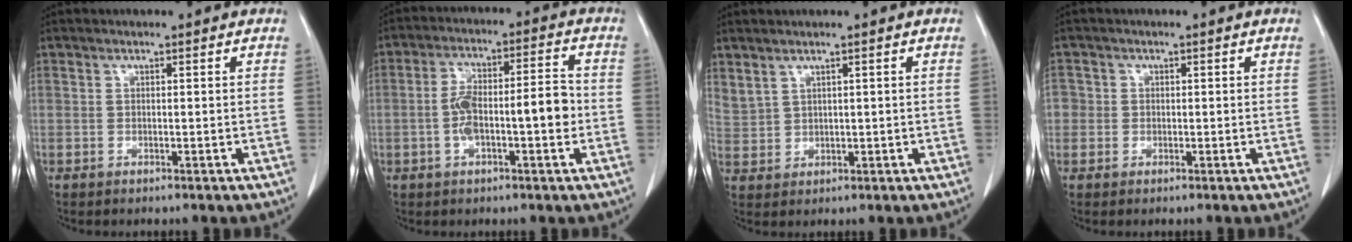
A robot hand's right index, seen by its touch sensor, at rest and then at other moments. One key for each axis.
{"total": 9.6, "fx": -1.6, "fy": 2.6, "fz": 9.1, "tx": -0.166, "ty": 0.029, "tz": -0.025}
{"total": 3.7, "fx": 2.6, "fy": 2.1, "fz": 1.6, "tx": -0.039, "ty": 0.005, "tz": 0.069}
{"total": 2.4, "fx": -0.1, "fy": 2.4, "fz": 0.3, "tx": 0.005, "ty": 0.005, "tz": -0.005}